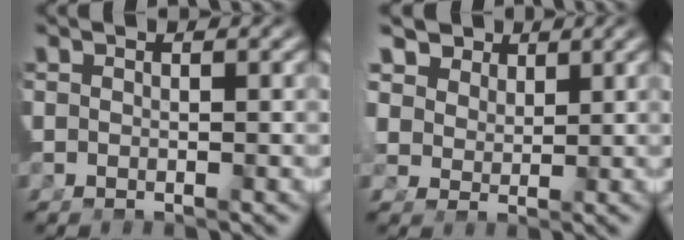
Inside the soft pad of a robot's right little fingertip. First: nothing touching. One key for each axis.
{"total": 4.8, "fx": 2.8, "fy": 3.1, "fz": 2.5, "tx": -0.052, "ty": -0.012, "tz": 0.056}